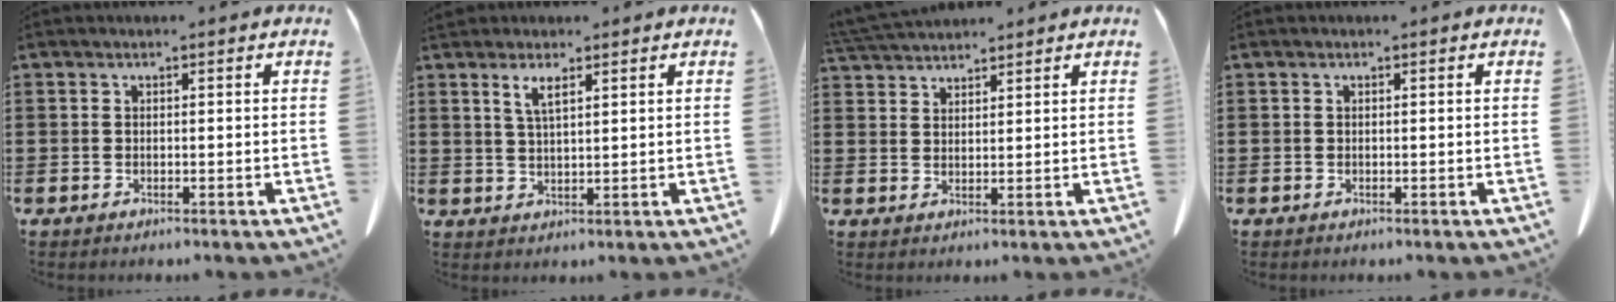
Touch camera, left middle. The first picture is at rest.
{"total": 3.4, "force": [2.1, 0.8, 2.6], "torque": [-0.056, 0.002, 0.038]}
{"total": 3.7, "force": [3.6, 0.4, 0.6], "torque": [-0.023, -0.007, 0.070]}
{"total": 0.0}